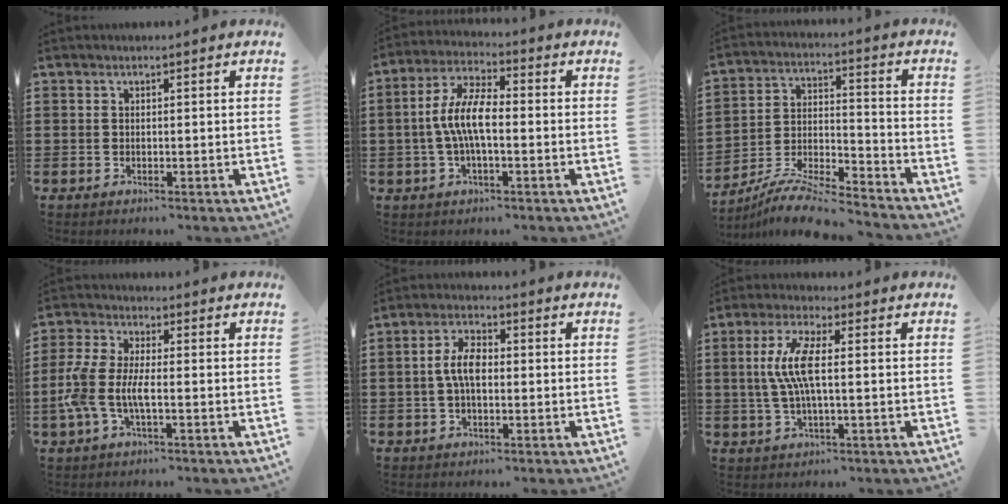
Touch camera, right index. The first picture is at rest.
{"total": 7.8, "force": [-0.7, 2.8, 7.2], "torque": [-0.162, -0.002, -0.020]}
{"total": 9.2, "force": [-8.6, 0.6, 3.3], "torque": [-0.062, 0.010, -0.168]}
{"total": 6.4, "force": [-1.8, 2.6, 5.6], "torque": [-0.146, -0.010, -0.045]}
{"total": 5.2, "force": [-0.1, 2.5, 4.6], "torque": [-0.098, 0.004, -0.006]}
{"total": 7.0, "force": [0.3, 1.6, 6.8], "torque": [-0.151, -0.006, -0.007]}